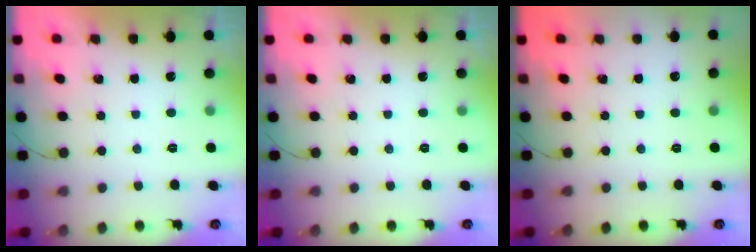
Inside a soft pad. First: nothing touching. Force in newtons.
{"total": 0.0}
{"total": 0.0}